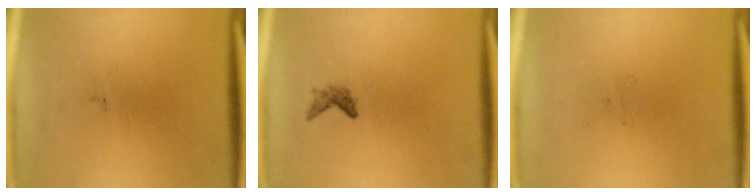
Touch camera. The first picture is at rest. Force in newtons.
{"total": 1.1}
{"total": 0.0}